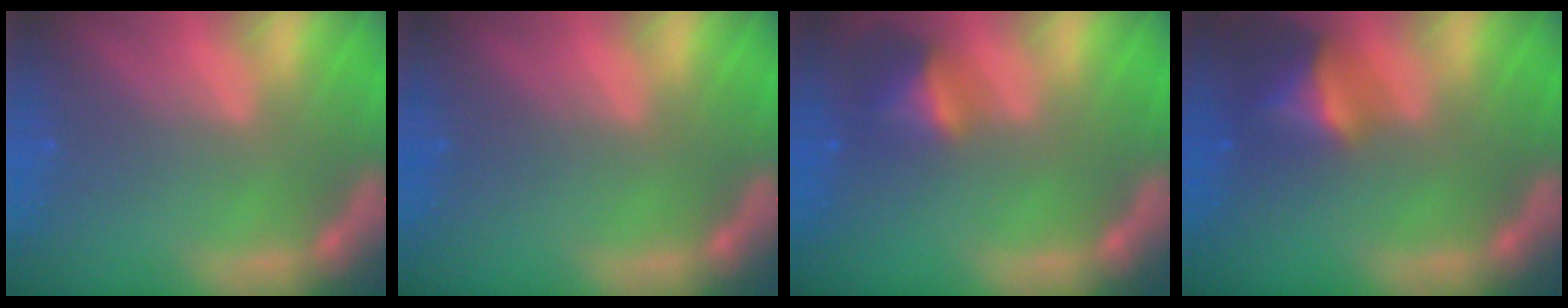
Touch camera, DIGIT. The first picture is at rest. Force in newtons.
{"total": 0.0}
{"total": 3.5}
{"total": 4.9}